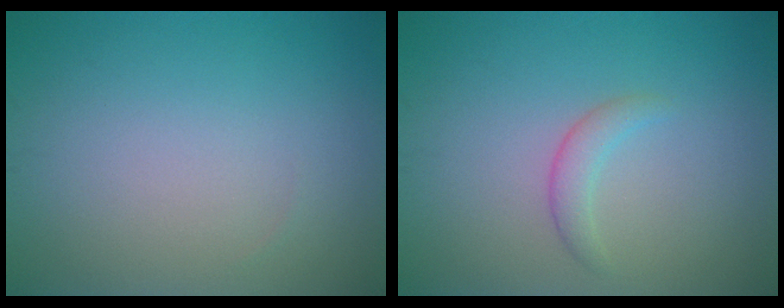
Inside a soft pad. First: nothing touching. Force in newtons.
{"total": 1.6, "press": 1.6, "slide": 0.2}